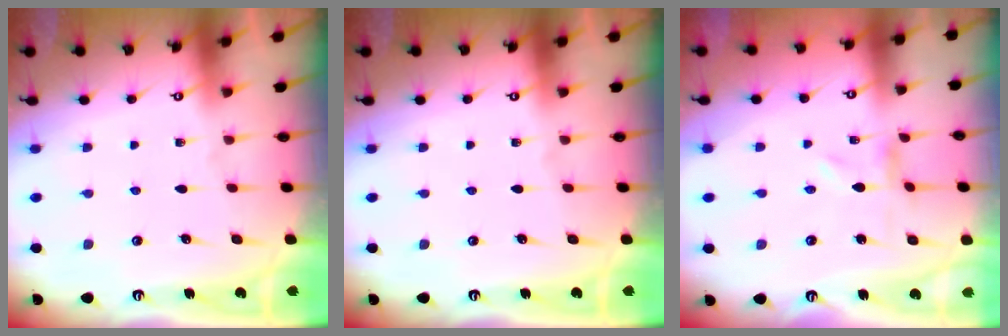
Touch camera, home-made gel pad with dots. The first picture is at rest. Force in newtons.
{"total": 0.0}
{"total": 0.0}